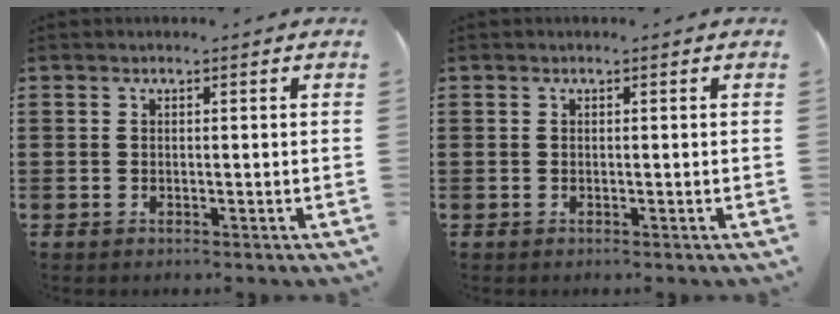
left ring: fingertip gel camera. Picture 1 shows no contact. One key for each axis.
{"total": 0.0}